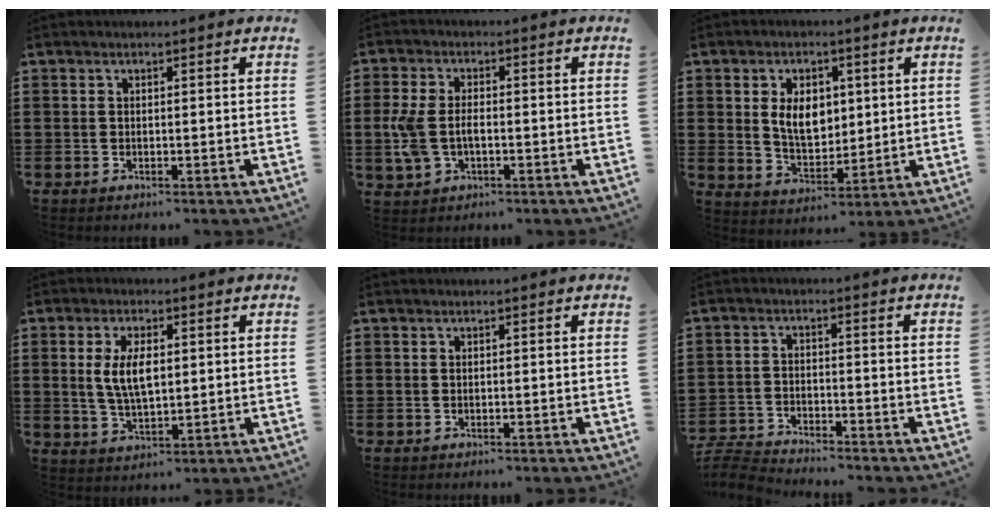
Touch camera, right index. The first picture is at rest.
{"total": 5.0, "force": [-0.7, 3.0, 3.9], "torque": [-0.103, -0.003, -0.020]}
{"total": 7.0, "force": [1.5, 4.6, 5.0], "torque": [-0.095, 0.010, 0.021]}
{"total": 6.1, "force": [0.7, 2.9, 5.3], "torque": [-0.106, 0.004, 0.007]}
{"total": 0.0}
{"total": 4.7, "force": [-4.7, 0.6, 0.4], "torque": [-0.029, 0.000, -0.102]}